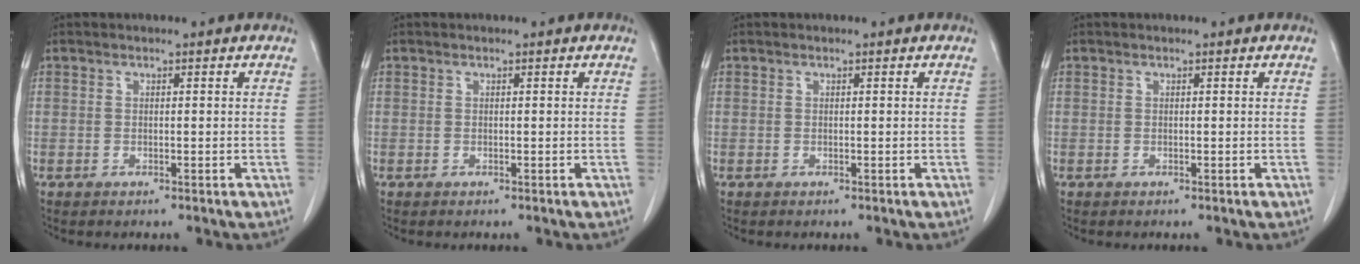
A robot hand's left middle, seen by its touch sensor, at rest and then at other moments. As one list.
[{"total": 0.0}, {"total": 0.0}, {"total": 0.0}]